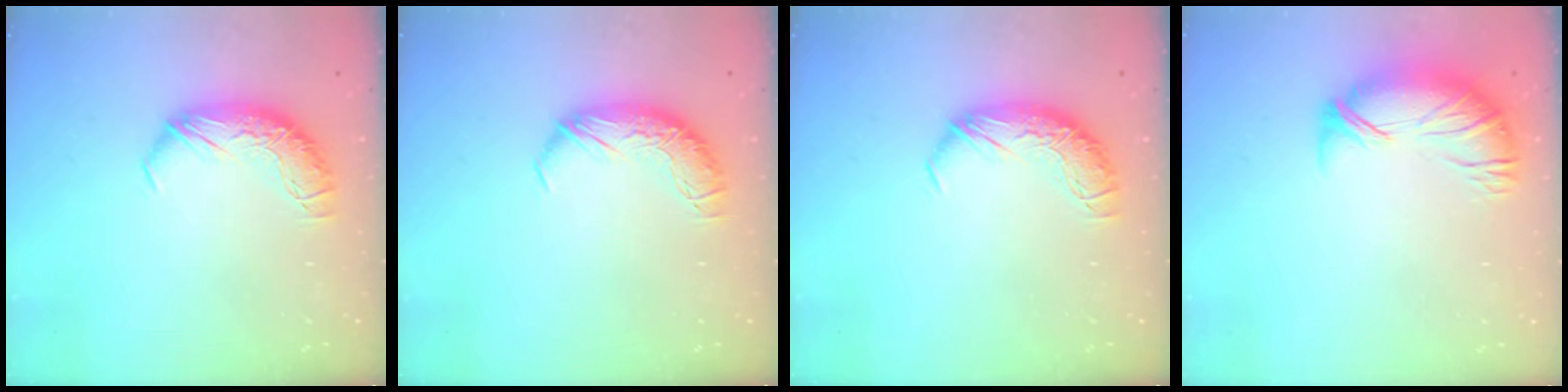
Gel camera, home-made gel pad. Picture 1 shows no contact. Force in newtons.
{"total": 0.0}
{"total": 0.0}
{"total": 3.5, "press": 2.6, "slide": 2.3}